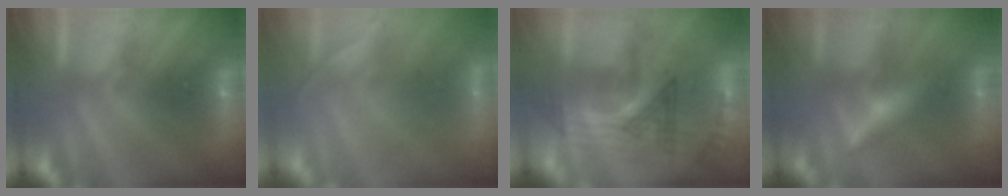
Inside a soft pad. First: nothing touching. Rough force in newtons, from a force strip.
{"total": 1.7}
{"total": 2.9}
{"total": 2.4}